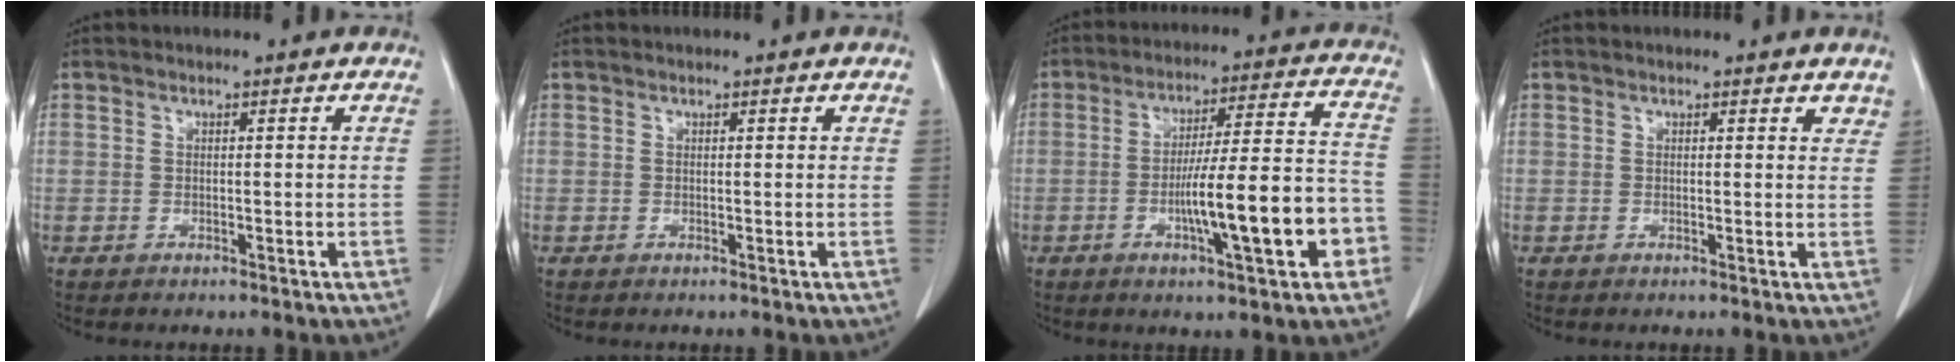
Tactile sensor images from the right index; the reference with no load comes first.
{"total": 0.0}
{"total": 14.5, "force": [-4.7, 1.7, 13.6], "torque": [-0.213, 0.018, -0.066]}
{"total": 2.2, "force": [1.9, 0.9, 0.7], "torque": [0.003, -0.004, 0.008]}